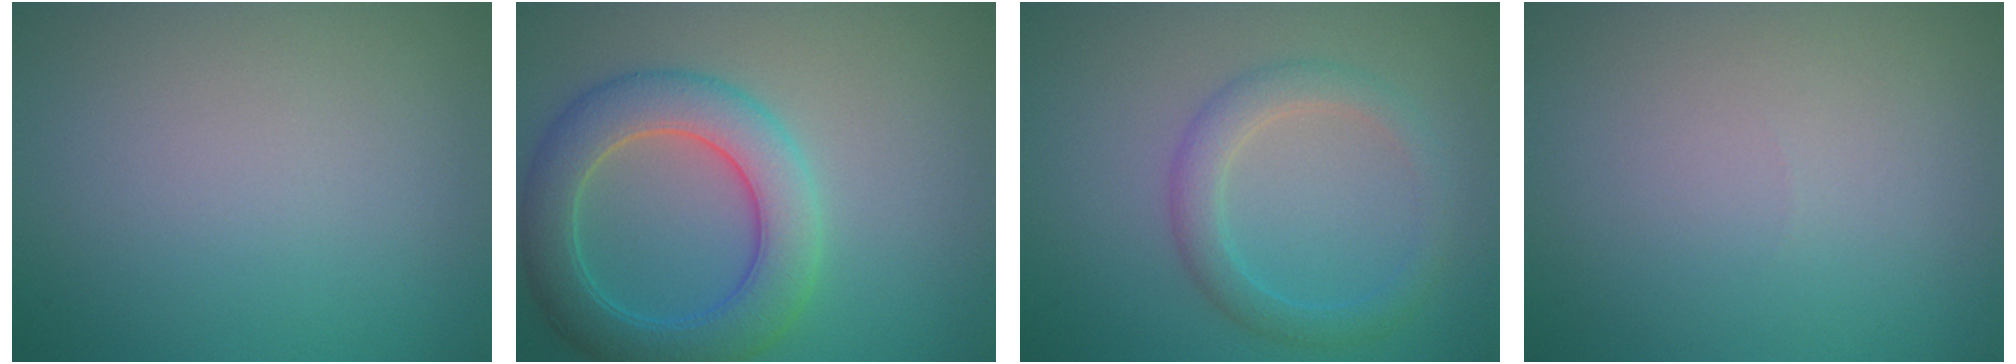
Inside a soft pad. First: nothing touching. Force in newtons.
{"total": 6.4, "press": 6.4, "slide": 0.3}
{"total": 2.8, "press": 2.8, "slide": 0.2}
{"total": 0.0}